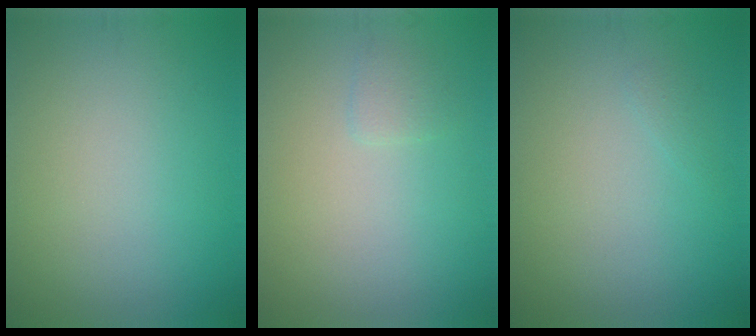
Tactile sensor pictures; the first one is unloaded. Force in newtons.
{"total": 0.9, "press": 0.9, "slide": 0.1}
{"total": 0.5, "press": 0.5, "slide": 0.1}